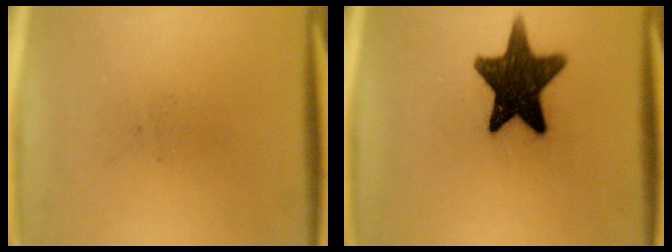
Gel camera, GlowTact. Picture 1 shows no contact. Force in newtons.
{"total": 14.8}